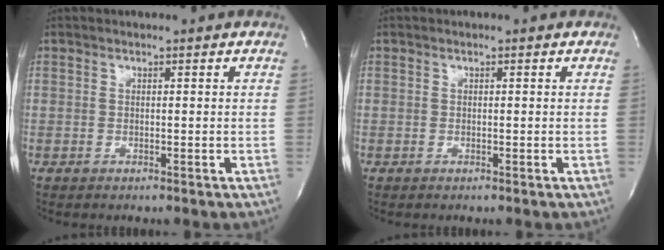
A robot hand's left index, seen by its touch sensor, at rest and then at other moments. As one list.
[{"total": 0.0}]